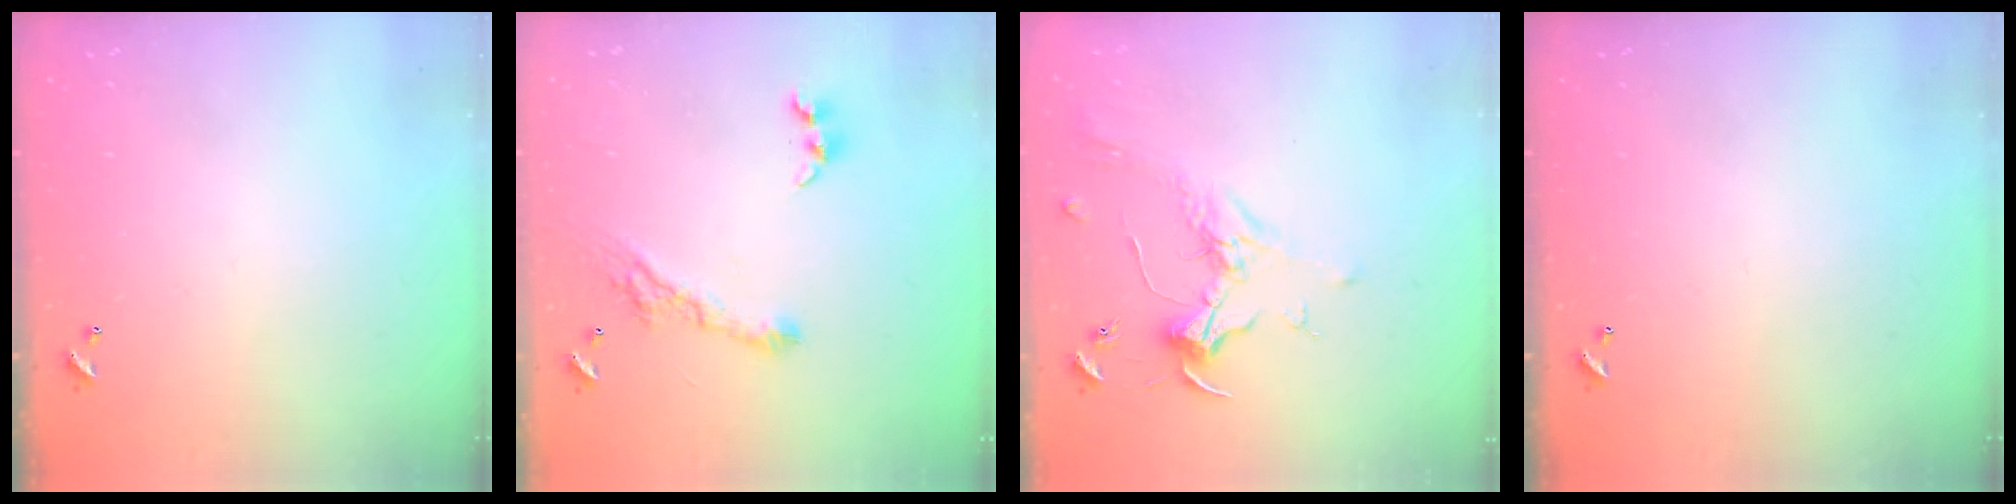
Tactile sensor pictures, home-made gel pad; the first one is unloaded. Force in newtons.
{"total": 7.6, "press": 7.5, "slide": 1.1}
{"total": 1.8, "press": 1.7, "slide": 0.8}
{"total": 0.0}